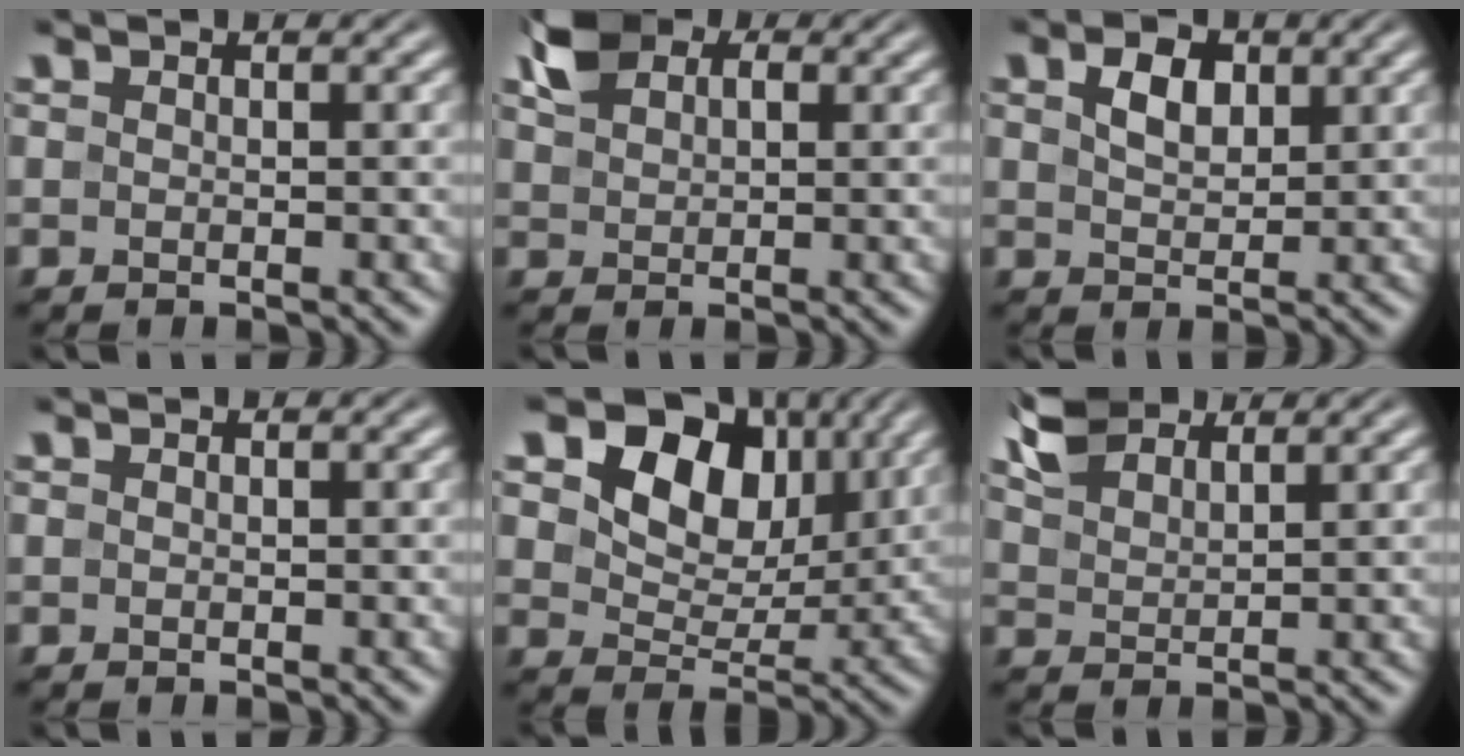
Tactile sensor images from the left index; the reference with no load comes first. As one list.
[{"total": 3.6, "force": [2.0, 2.4, 1.8], "torque": [-0.043, 0.007, 0.037]}, {"total": 3.0, "force": [1.3, 1.9, 1.9], "torque": [-0.043, 0.004, 0.023]}, {"total": 0.0}, {"total": 10.9, "force": [4.8, 7.5, 6.4], "torque": [-0.124, 0.021, 0.075]}, {"total": 4.1, "force": [3.5, 1.5, 1.7], "torque": [-0.047, 0.014, 0.072]}]